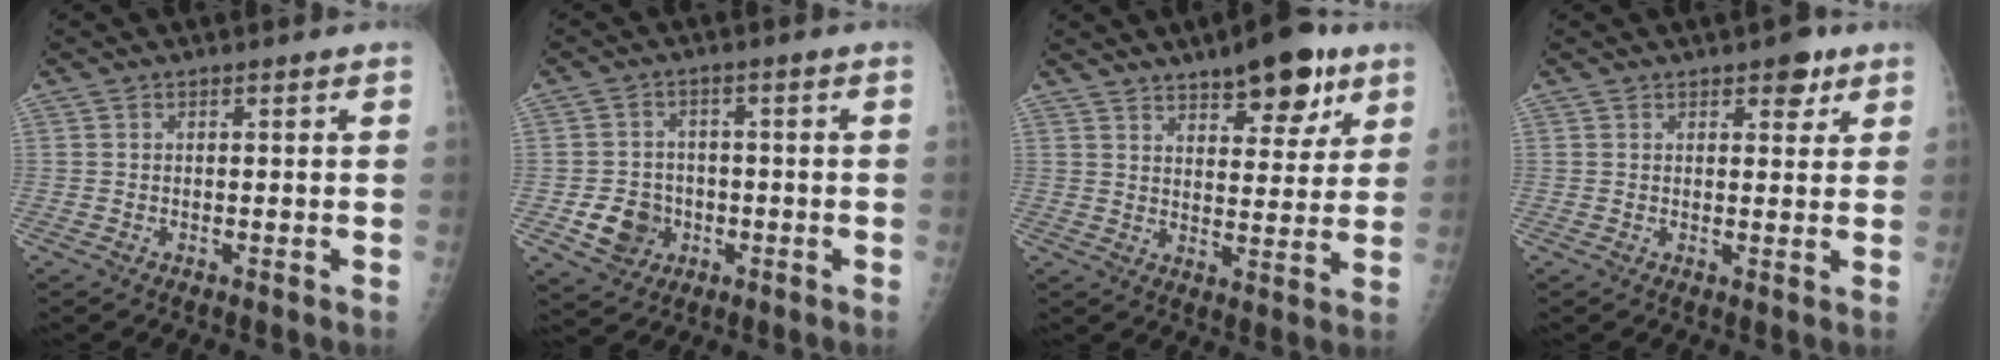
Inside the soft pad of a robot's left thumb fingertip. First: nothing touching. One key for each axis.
{"total": 5.8, "fx": -1.7, "fy": 4.9, "fz": 2.5, "tx": -0.027, "ty": 0.009, "tz": -0.025}
{"total": 12.7, "fx": 8.1, "fy": 5.0, "fz": 8.4, "tx": -0.081, "ty": -0.037, "tz": 0.117}
{"total": 3.8, "fx": 2.3, "fy": 2.0, "fz": 2.2, "tx": -0.007, "ty": -0.009, "tz": 0.026}